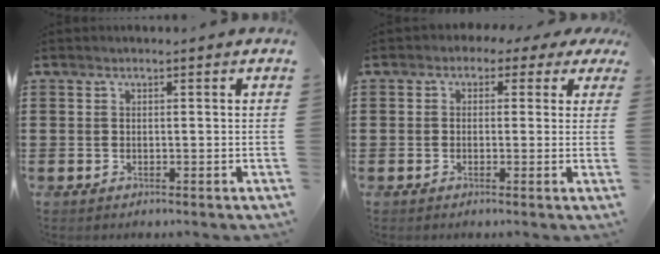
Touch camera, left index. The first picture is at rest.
{"total": 1.8, "force": [-0.1, 1.6, 0.9], "torque": [-0.024, 0.010, -0.005]}